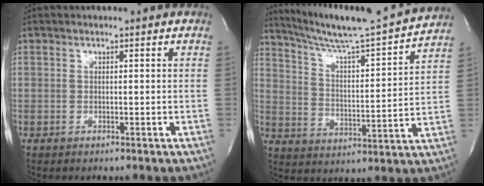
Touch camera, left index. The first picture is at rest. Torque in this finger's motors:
{"motor_torque": [-0.10, -0.31, 0.14, 0.08]}